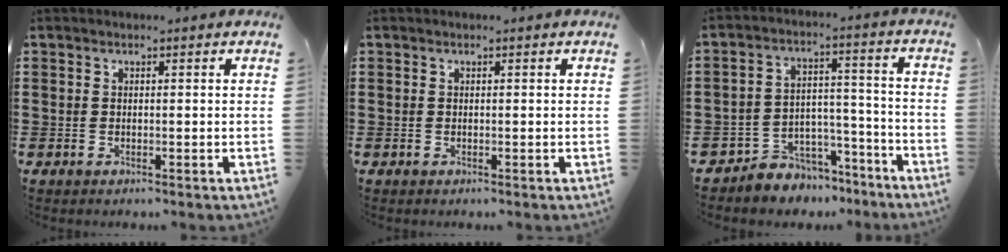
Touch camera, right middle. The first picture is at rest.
{"total": 0.0}
{"total": 5.8, "force": [-5.2, 2.6, -0.2], "torque": [-0.001, 0.021, -0.104]}